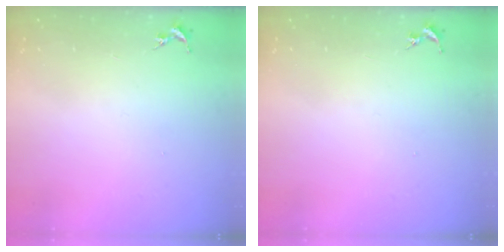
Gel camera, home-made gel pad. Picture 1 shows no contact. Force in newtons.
{"total": 0.0}